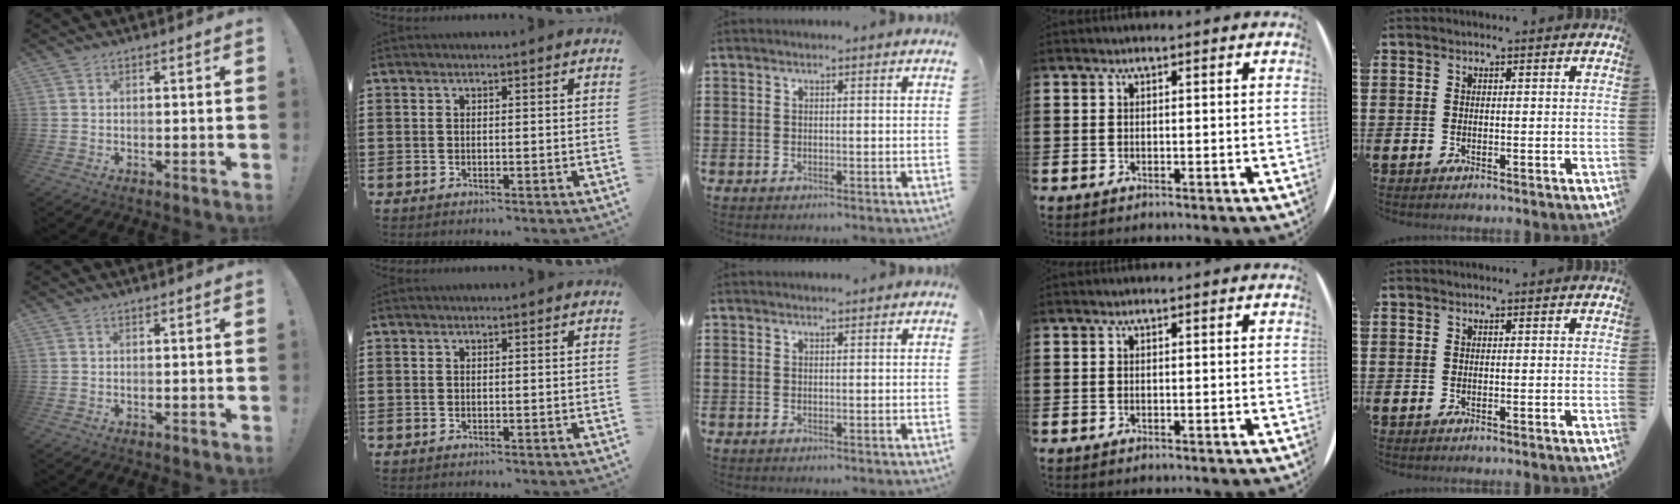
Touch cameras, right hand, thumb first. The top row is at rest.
{}